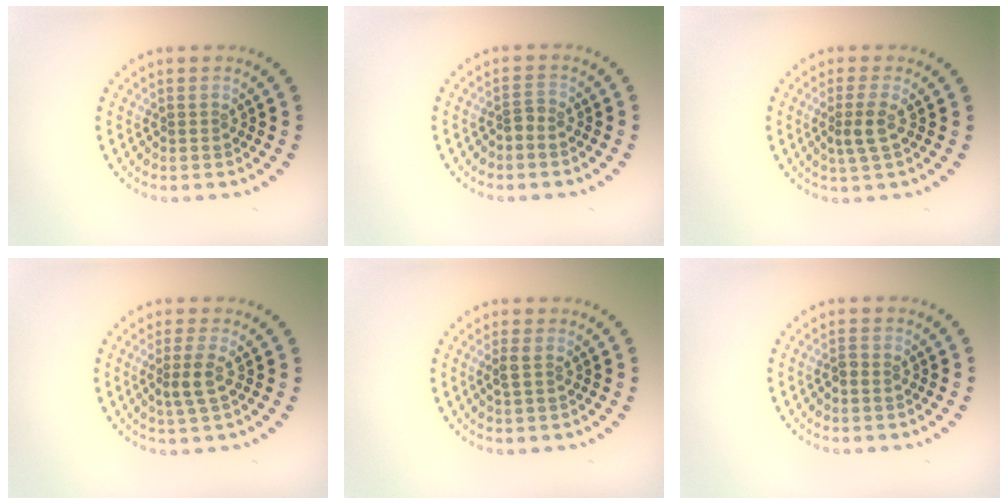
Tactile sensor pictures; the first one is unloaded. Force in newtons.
{"total": 0.9, "press": 0.5, "slide": 0.7}
{"total": 2.0, "press": 1.7, "slide": 1.1}
{"total": 2.0, "press": 1.7, "slide": 1.1}
{"total": 1.0, "press": 0.9, "slide": 0.3}
{"total": 0.7, "press": 0.7, "slide": 0.3}